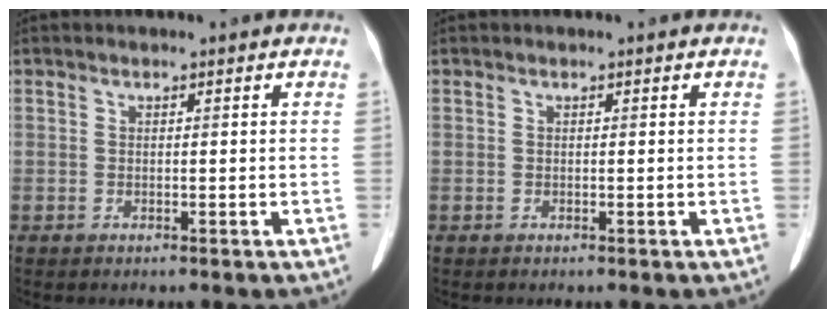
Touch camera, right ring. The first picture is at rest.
{"total": 0.0}